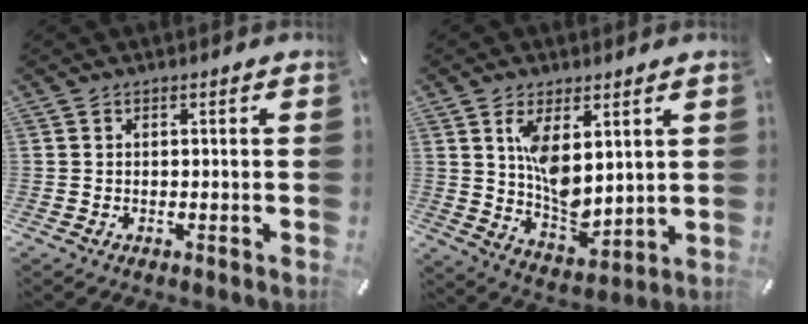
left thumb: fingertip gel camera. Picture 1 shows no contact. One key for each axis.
{"total": 10.1, "fx": 3.9, "fy": 5.9, "fz": 7.2, "tx": -0.126, "ty": -0.026, "tz": 0.072}